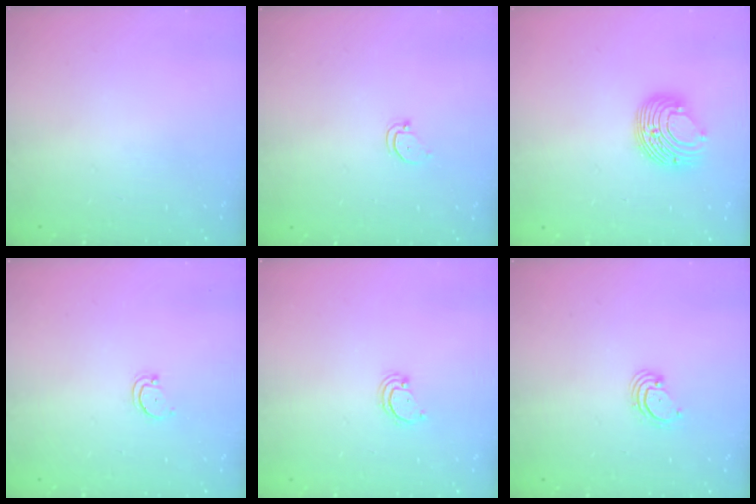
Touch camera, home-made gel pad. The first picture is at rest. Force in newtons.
{"total": 2.4, "press": 2.4, "slide": 0.2}
{"total": 10.6, "press": 10.6, "slide": 0.3}
{"total": 2.3, "press": 2.3, "slide": 0.2}
{"total": 2.2, "press": 2.2, "slide": 0.2}
{"total": 3.0, "press": 3.0, "slide": 0.3}